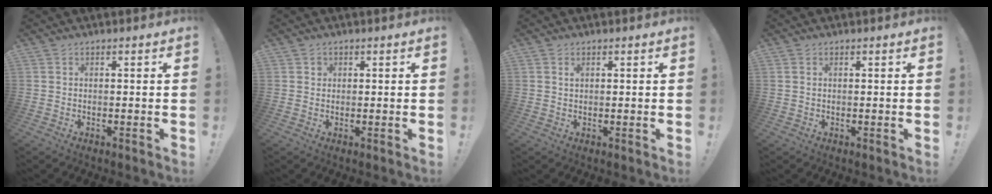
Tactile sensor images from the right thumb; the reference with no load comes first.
{"total": 1.4, "force": [0.5, 1.3, 0.2], "torque": [0.000, 0.001, 0.008]}
{"total": 1.0, "force": [0.7, 0.7, 0.3], "torque": [-0.002, -0.001, 0.012]}
{"total": 0.6, "force": [0.3, 0.4, 0.2], "torque": [-0.003, 0.000, 0.006]}